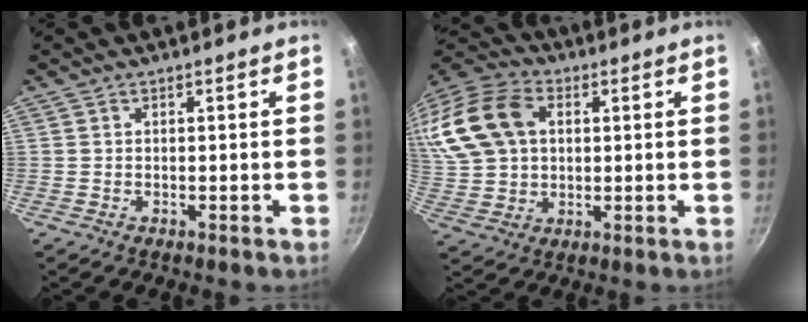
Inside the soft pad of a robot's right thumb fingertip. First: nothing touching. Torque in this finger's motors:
{"motor_torque": [-0.69, 2.03, 0.04, 0.12, 0.19]}